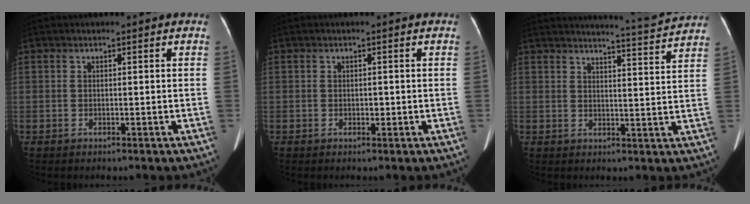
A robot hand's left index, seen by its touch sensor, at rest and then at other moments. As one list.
[{"total": 0.7, "force": [-0.2, 0.5, 0.5], "torque": [-0.009, 0.000, -0.002]}, {"total": 9.0, "force": [8.7, -1.8, 1.6], "torque": [-0.035, -0.025, 0.109]}]